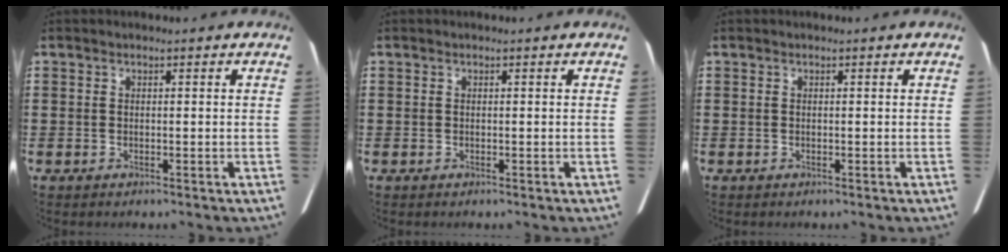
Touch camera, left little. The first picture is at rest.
{"total": 0.0}
{"total": 0.0}